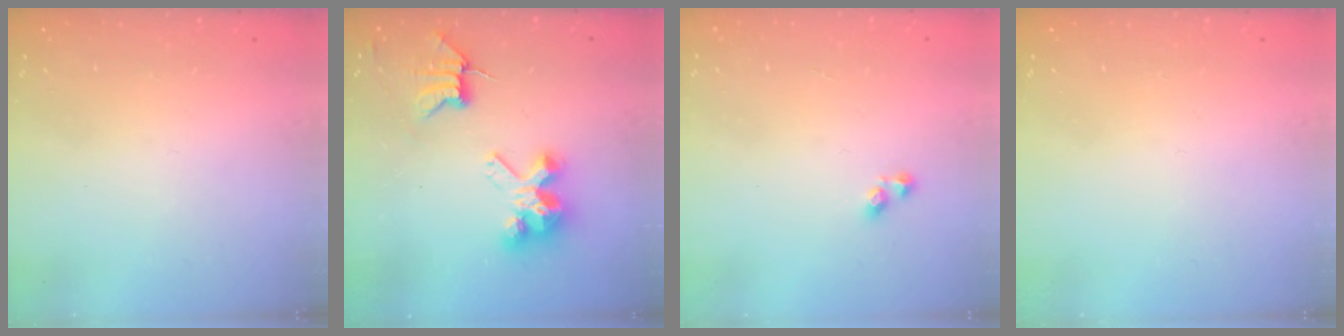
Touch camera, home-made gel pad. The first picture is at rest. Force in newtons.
{"total": 8.0, "press": 8.0, "slide": 0.5}
{"total": 2.9, "press": 2.6, "slide": 1.3}
{"total": 0.0}